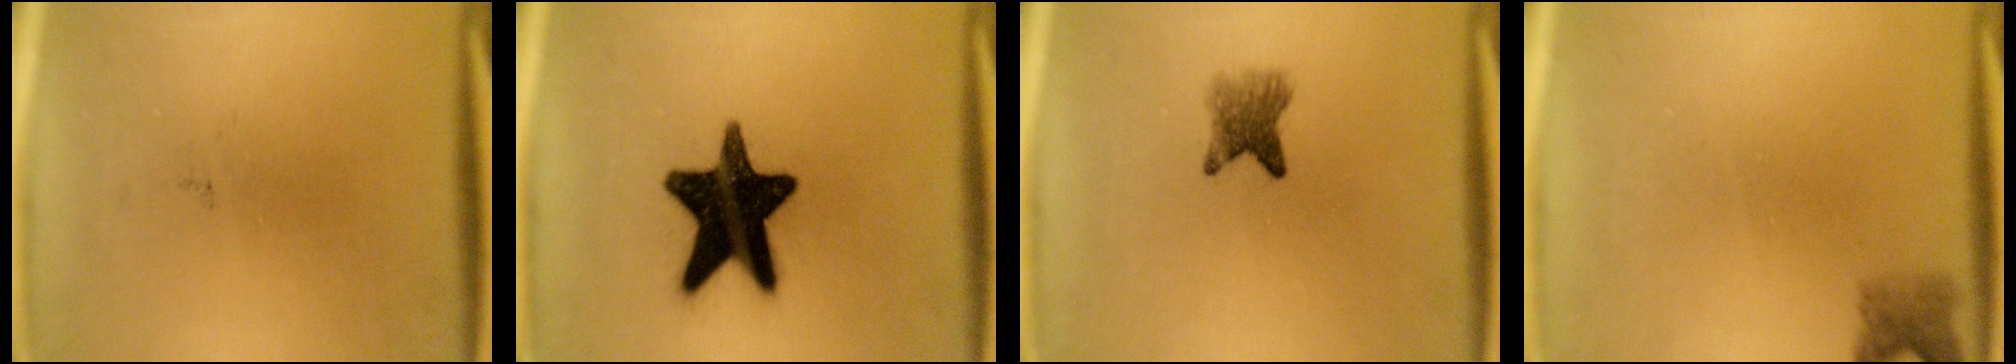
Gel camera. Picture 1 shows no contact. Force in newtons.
{"total": 17.9}
{"total": 3.6}
{"total": 2.3}